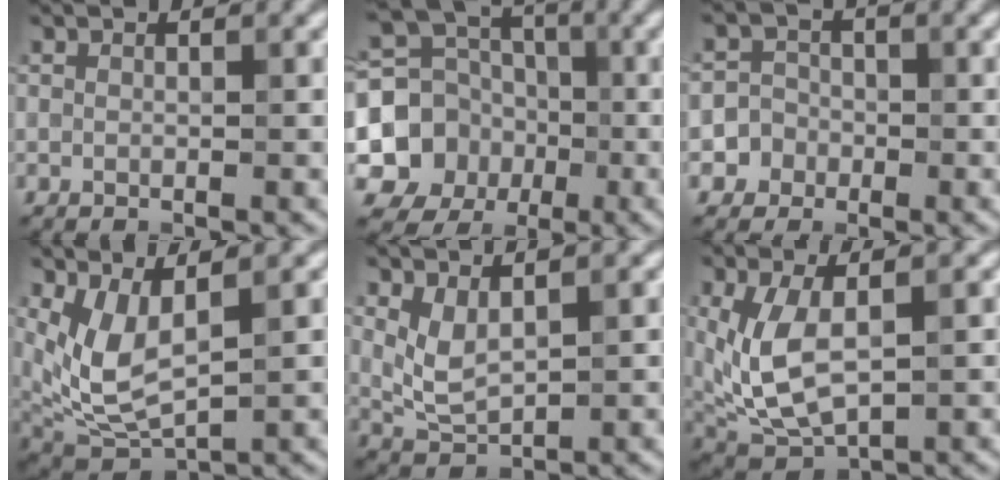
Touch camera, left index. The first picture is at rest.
{"total": 8.5, "force": [-1.7, 7.8, 3.0], "torque": [-0.058, -0.010, -0.050]}
{"total": 3.0, "force": [-1.2, 2.7, 0.1], "torque": [0.034, 0.002, -0.029]}
{"total": 4.7, "force": [1.4, 1.7, 4.1], "torque": [-0.102, -0.018, 0.038]}
{"total": 2.8, "force": [1.2, 1.3, 2.1], "torque": [-0.052, -0.007, 0.031]}
{"total": 6.1, "force": [0.6, 2.9, 5.3], "torque": [-0.129, -0.010, 0.019]}